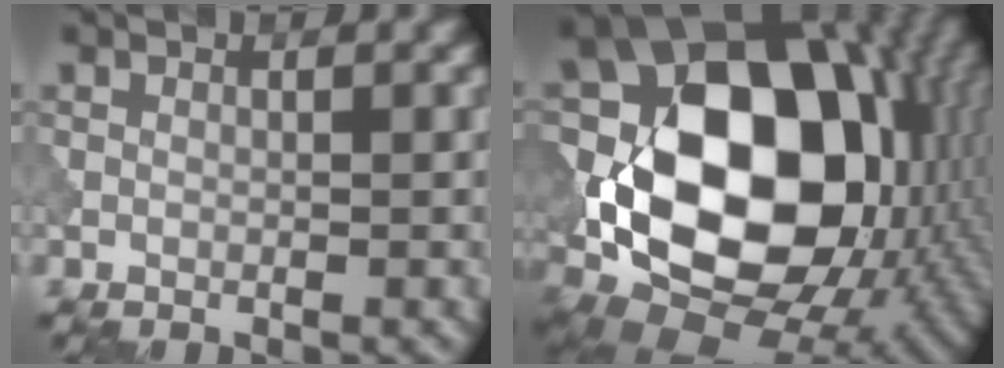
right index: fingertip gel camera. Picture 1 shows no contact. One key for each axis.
{"total": 18.7, "fx": 0.2, "fy": 13.6, "fz": 12.8, "tx": -0.222, "ty": -0.012, "tz": 0.007}